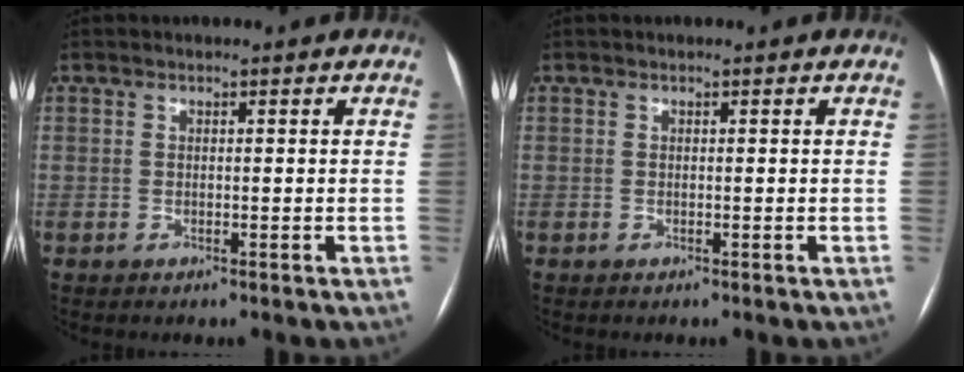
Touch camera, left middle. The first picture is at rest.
{"total": 0.0}